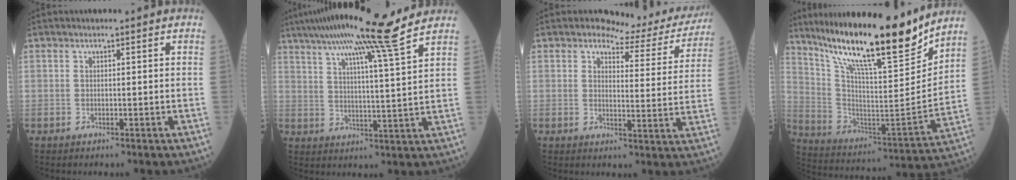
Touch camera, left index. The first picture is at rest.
{"total": 16.2, "force": [13.1, -1.4, 9.5], "torque": [-0.161, 0.006, 0.187]}
{"total": 9.2, "force": [8.8, 2.6, 1.1], "torque": [-0.009, -0.023, 0.092]}
{"total": 23.0, "force": [18.8, 2.0, 13.0], "torque": [-0.232, -0.032, 0.312]}